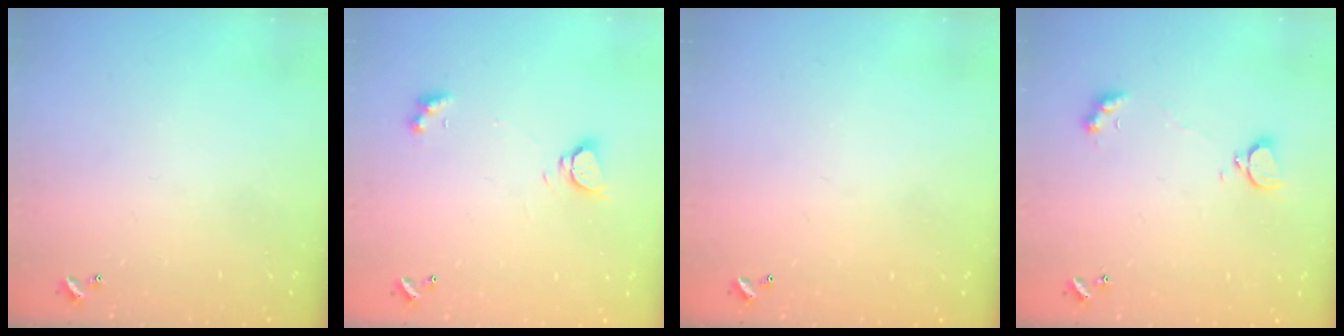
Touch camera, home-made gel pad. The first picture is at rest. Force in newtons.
{"total": 3.3, "press": 3.3, "slide": 0.4}
{"total": 2.8, "press": 2.8, "slide": 0.1}
{"total": 2.5, "press": 2.4, "slide": 0.5}